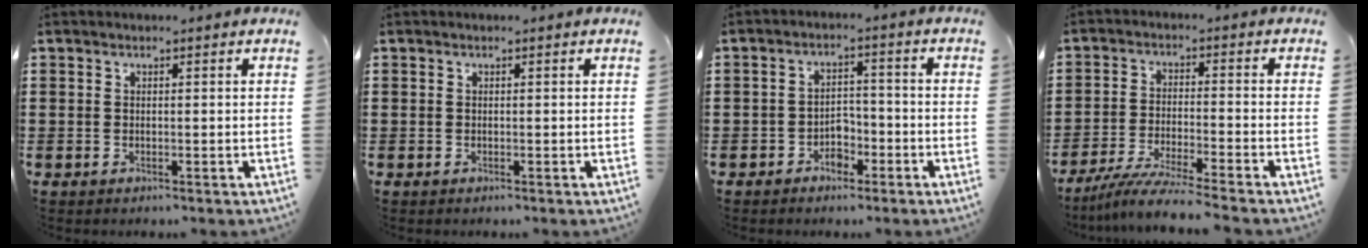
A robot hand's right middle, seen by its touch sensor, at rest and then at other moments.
{"total": 0.0}
{"total": 3.1, "force": [-2.4, 1.6, 1.1], "torque": [-0.024, 0.007, -0.051]}
{"total": 5.9, "force": [-5.4, -0.6, 2.4], "torque": [-0.055, -0.021, -0.107]}